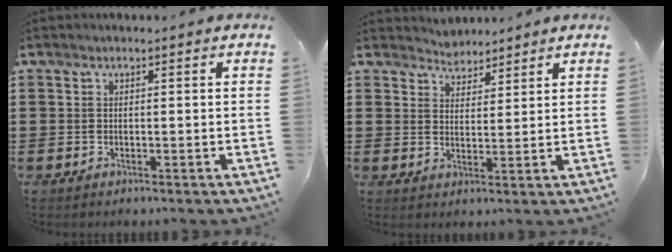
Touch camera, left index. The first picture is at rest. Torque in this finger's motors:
{"motor_torque": [0.56, -0.48, 0.01, -0.01]}